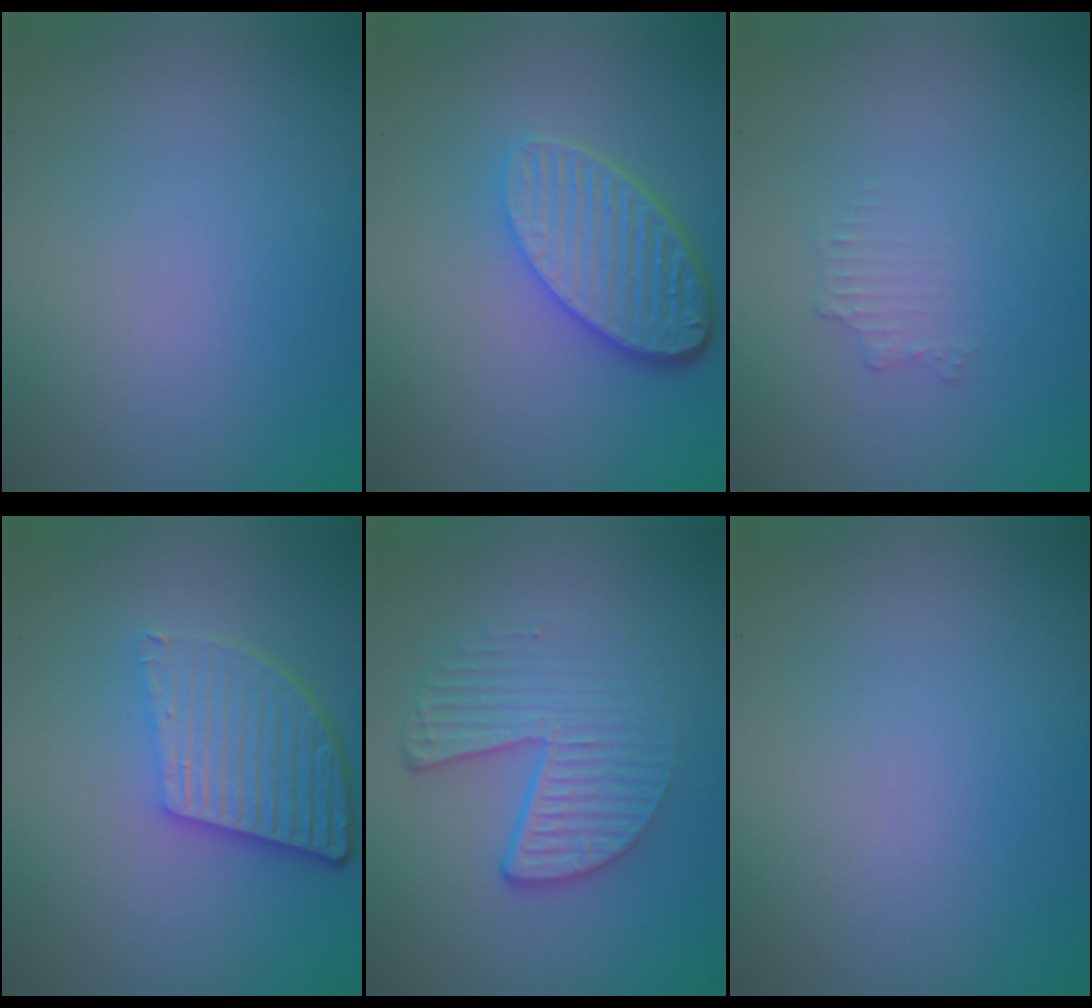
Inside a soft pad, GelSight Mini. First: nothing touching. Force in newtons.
{"total": 5.3, "press": 3.9, "slide": 3.6}
{"total": 0.6, "press": 0.4, "slide": 0.3}
{"total": 5.5, "press": 4.0, "slide": 3.8}
{"total": 4.7, "press": 3.0, "slide": 3.6}
{"total": 0.0}